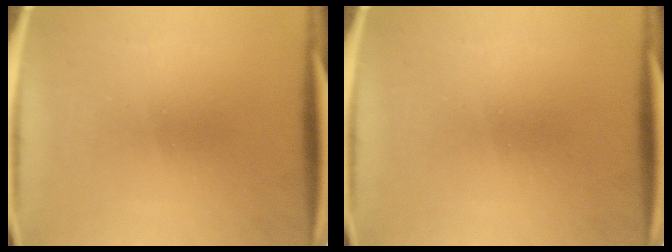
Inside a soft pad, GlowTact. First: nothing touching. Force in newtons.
{"total": 0.0}